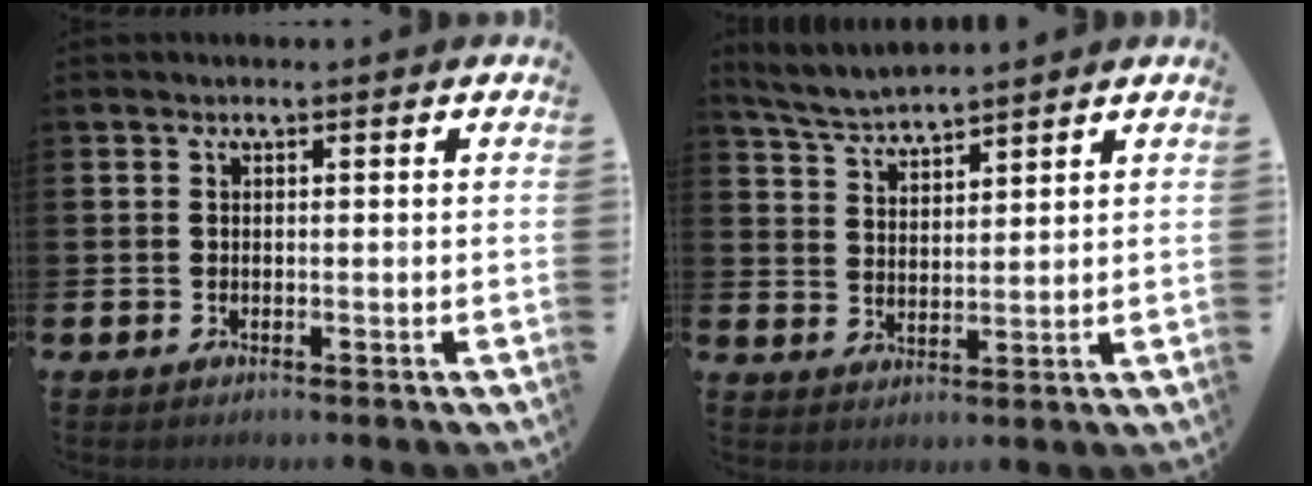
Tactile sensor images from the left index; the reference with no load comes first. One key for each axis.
{"total": 4.7, "fx": 4.7, "fy": 0.0, "fz": 0.6, "tx": -0.024, "ty": -0.026, "tz": 0.084}